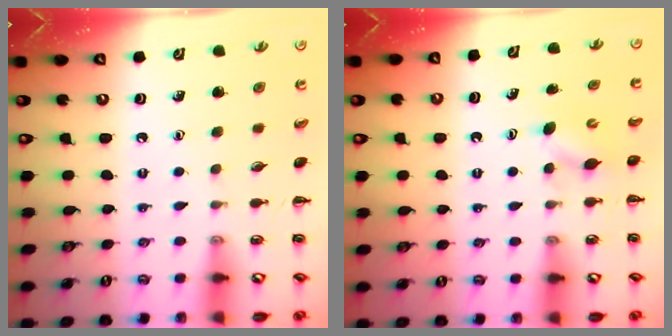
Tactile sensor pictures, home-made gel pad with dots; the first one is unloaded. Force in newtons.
{"total": 3.5, "press": 3.4, "slide": 1.0}